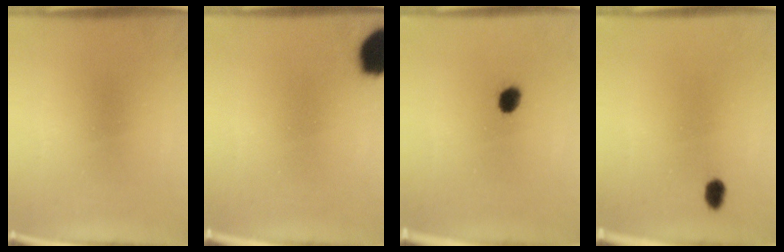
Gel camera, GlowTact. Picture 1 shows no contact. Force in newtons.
{"total": 12.1}
{"total": 3.6}
{"total": 2.3}